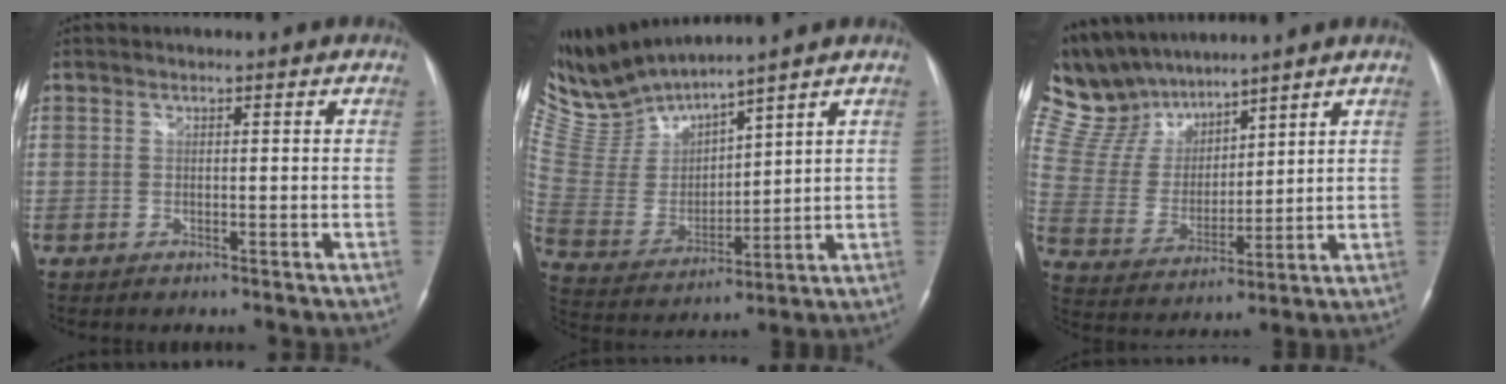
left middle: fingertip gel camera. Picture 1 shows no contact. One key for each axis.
{"total": 9.9, "fx": 9.8, "fy": -0.5, "fz": 1.3, "tx": -0.062, "ty": -0.002, "tz": 0.224}
{"total": 11.9, "fx": 10.8, "fy": 3.9, "fz": 3.2, "tx": -0.090, "ty": 0.025, "tz": 0.221}